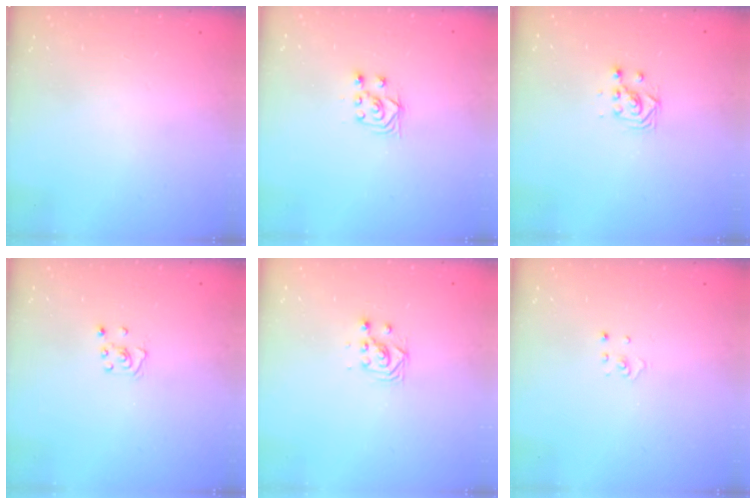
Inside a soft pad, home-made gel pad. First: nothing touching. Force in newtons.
{"total": 3.8, "press": 3.7, "slide": 0.9}
{"total": 3.2, "press": 3.2, "slide": 0.2}
{"total": 2.8, "press": 2.8, "slide": 0.3}
{"total": 3.2, "press": 3.2, "slide": 0.2}
{"total": 1.1, "press": 1.1, "slide": 0.1}